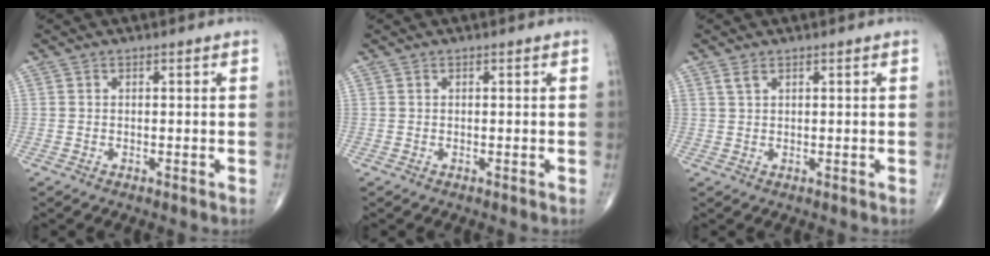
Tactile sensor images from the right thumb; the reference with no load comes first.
{"total": 0.0}
{"total": 1.3, "force": [0.9, 0.5, 0.8], "torque": [-0.017, 0.004, 0.020]}